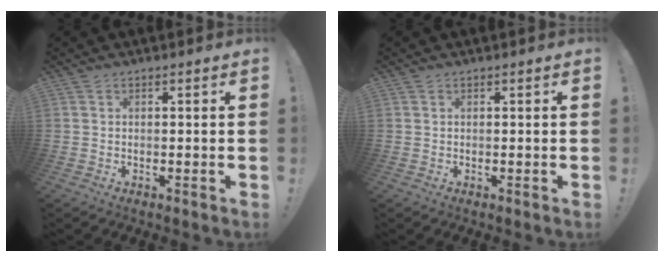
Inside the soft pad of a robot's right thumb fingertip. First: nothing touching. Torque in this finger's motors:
{"motor_torque": [0.02, -0.02, 0.06, -0.14, -0.02]}